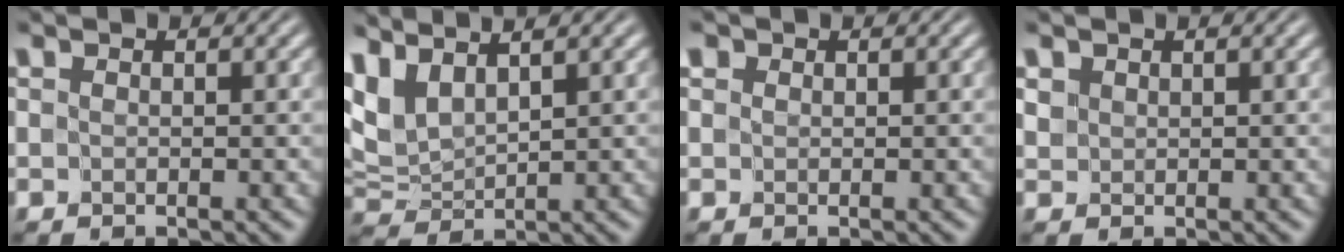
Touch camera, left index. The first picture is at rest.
{"total": 4.7, "force": [3.4, 1.8, 2.8], "torque": [-0.072, 0.013, 0.072]}
{"total": 1.1, "force": [0.5, 0.9, 0.2], "torque": [0.003, 0.005, -0.006]}
{"total": 0.9, "force": [0.6, 0.6, -0.1], "torque": [0.003, 0.001, 0.015]}